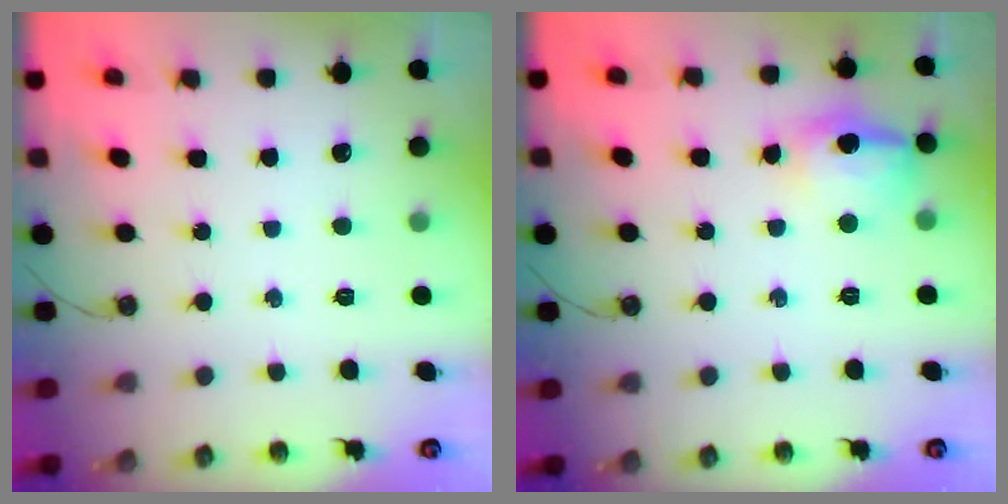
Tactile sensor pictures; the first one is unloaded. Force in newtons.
{"total": 13.3, "press": 13.2, "slide": 1.4}